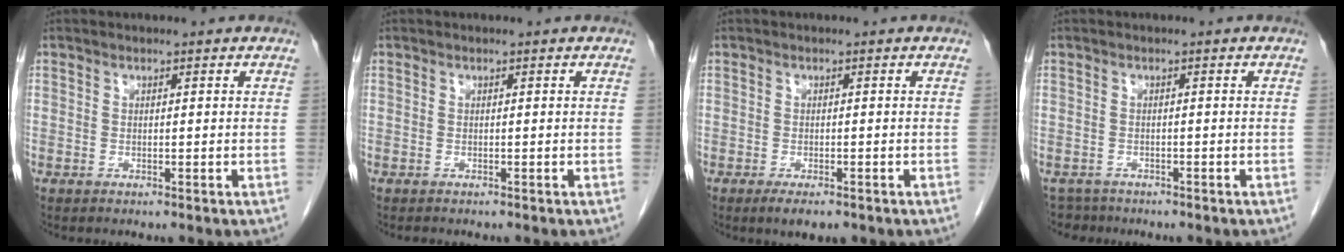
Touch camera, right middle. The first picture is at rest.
{"total": 0.9, "force": [-0.8, 0.3, 0.3], "torque": [-0.008, -0.001, -0.009]}
{"total": 3.2, "force": [-2.2, 1.1, 2.2], "torque": [-0.035, -0.005, -0.028]}
{"total": 2.4, "force": [-2.1, 1.0, -0.7], "torque": [0.009, -0.002, -0.038]}